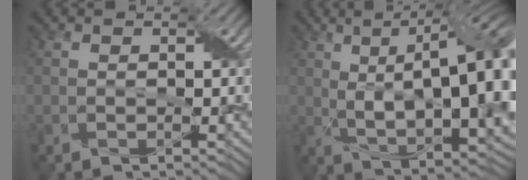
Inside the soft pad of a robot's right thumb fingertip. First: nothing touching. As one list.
[{"total": 17.6, "force": [3.1, 6.4, 16.1], "torque": [-0.237, 0.021, 0.051]}]